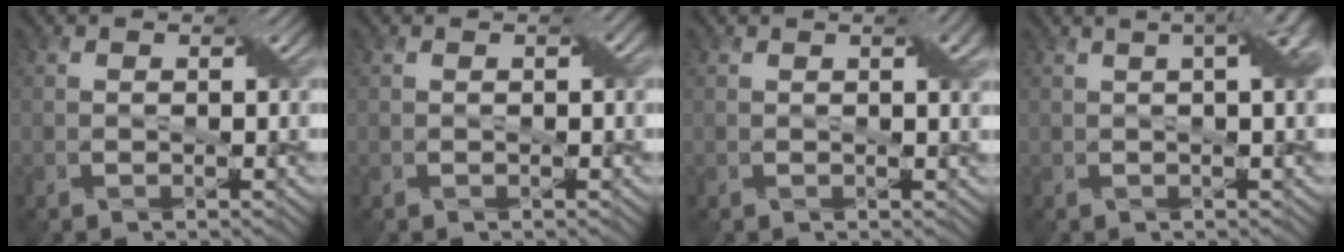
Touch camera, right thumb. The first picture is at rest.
{"total": 1.1, "force": [0.2, 0.2, 1.1], "torque": [-0.015, 0.005, 0.003]}
{"total": 2.7, "force": [1.1, 0.6, 2.5], "torque": [-0.037, 0.006, 0.017]}
{"total": 6.8, "force": [1.6, 2.4, 6.1], "torque": [-0.056, 0.034, 0.008]}